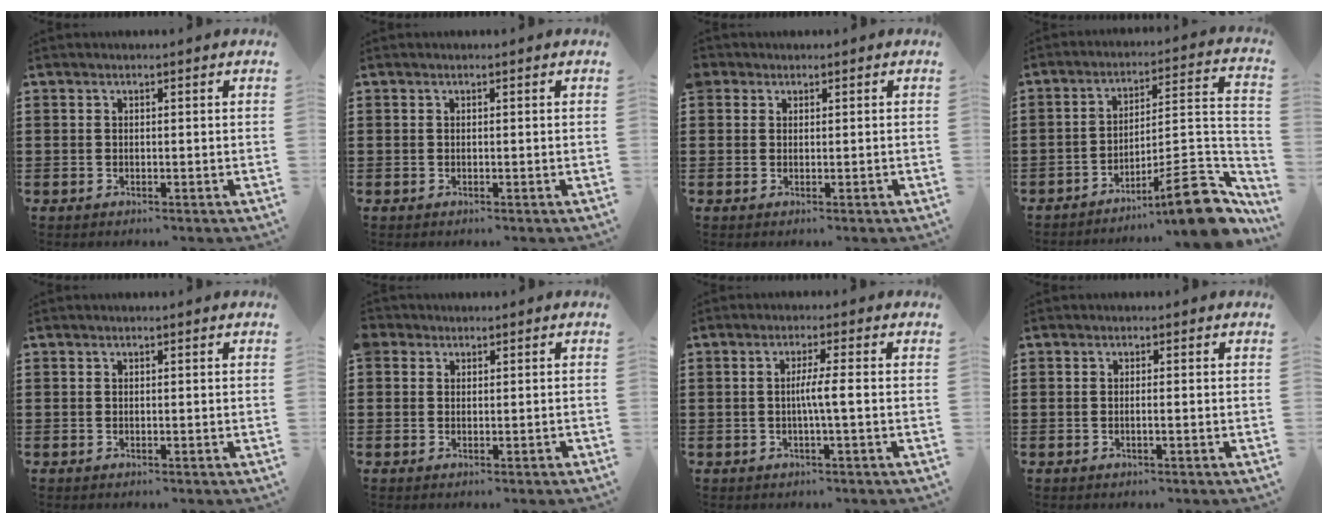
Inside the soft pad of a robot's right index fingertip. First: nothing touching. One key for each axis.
{"total": 0.0}
{"total": 1.2, "fx": 0.7, "fy": 1.0, "fz": -0.1, "tx": -0.002, "ty": 0.006, "tz": 0.013}
{"total": 11.9, "fx": -8.2, "fy": 2.3, "fz": 8.4, "tx": -0.106, "ty": 0.018, "tz": -0.146}
{"total": 0.0}
{"total": 1.3, "fx": 0.4, "fy": 1.3, "fz": 0.1, "tx": -0.007, "ty": 0.006, "tz": 0.006}
{"total": 3.4, "fx": -0.4, "fy": -0.2, "fz": 3.3, "tx": -0.060, "ty": -0.006, "tz": -0.010}
{"total": 0.8, "fx": -0.3, "fy": -0.1, "fz": 0.7, "tx": -0.014, "ty": -0.005, "tz": -0.005}